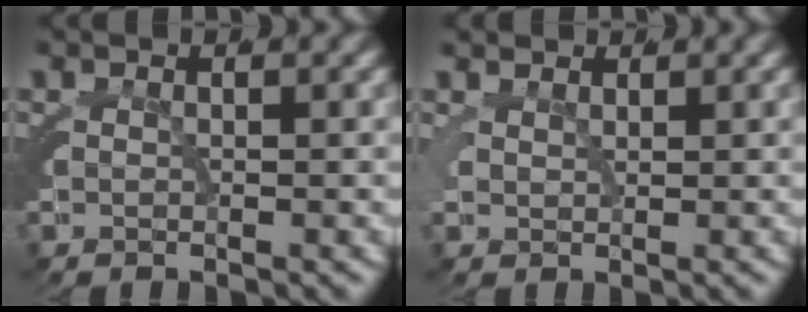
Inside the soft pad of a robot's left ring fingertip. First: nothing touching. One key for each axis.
{"total": 1.9, "fx": 1.7, "fy": 0.6, "fz": 0.6, "tx": -0.012, "ty": 0.001, "tz": 0.035}